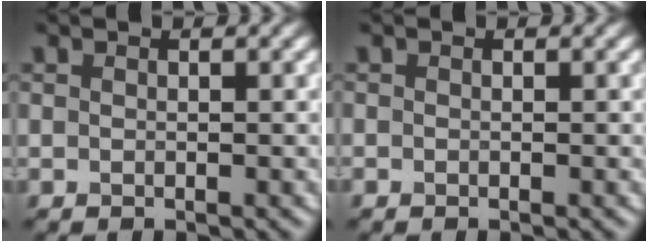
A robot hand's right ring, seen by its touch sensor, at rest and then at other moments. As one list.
[{"total": 0.0}]